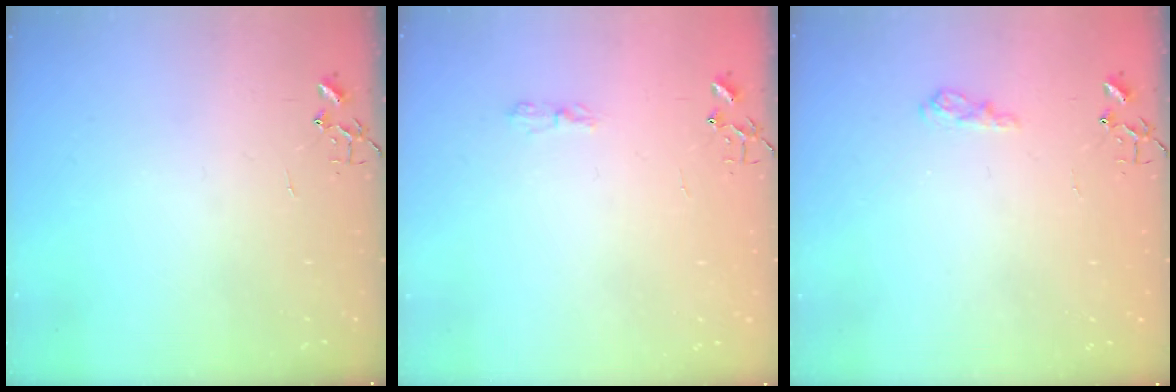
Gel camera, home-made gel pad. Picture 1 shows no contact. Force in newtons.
{"total": 3.1, "press": 3.1, "slide": 0.6}
{"total": 9.8, "press": 9.7, "slide": 1.0}